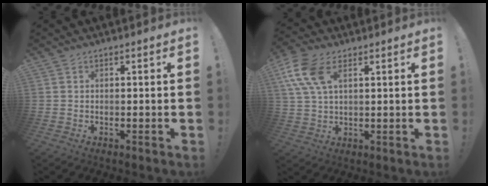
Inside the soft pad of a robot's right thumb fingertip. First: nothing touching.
{"total": 11.2, "force": [4.6, 6.4, 8.0], "torque": [-0.164, -0.008, 0.090]}